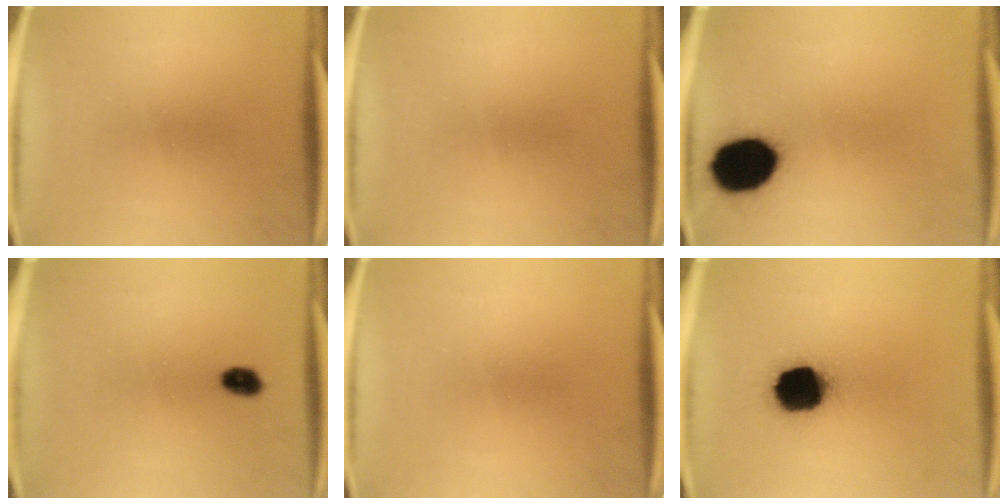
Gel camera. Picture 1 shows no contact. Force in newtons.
{"total": 0.0}
{"total": 16.1}
{"total": 2.8}
{"total": 0.0}
{"total": 16.4}